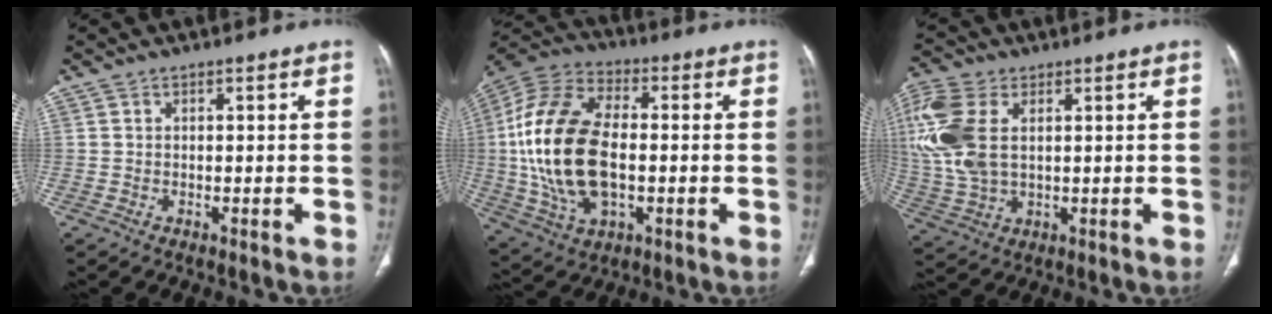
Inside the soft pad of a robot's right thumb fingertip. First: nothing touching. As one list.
[{"total": 22.8, "force": [-0.6, 13.0, 18.8], "torque": [-0.390, 0.008, -0.008]}, {"total": 15.5, "force": [3.5, 9.3, 11.9], "torque": [-0.297, 0.001, 0.072]}]